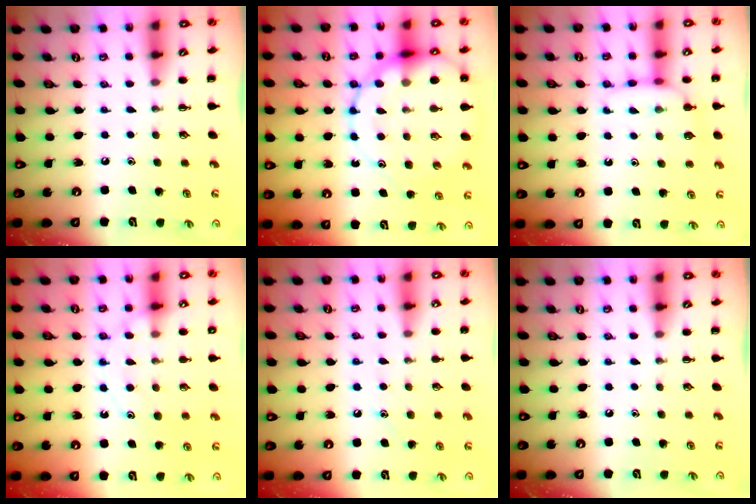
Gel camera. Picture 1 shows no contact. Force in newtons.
{"total": 22.0, "press": 21.6, "slide": 4.0}
{"total": 8.4, "press": 8.2, "slide": 1.6}
{"total": 11.8, "press": 11.7, "slide": 1.1}
{"total": 8.4, "press": 8.2, "slide": 1.5}
{"total": 0.0}